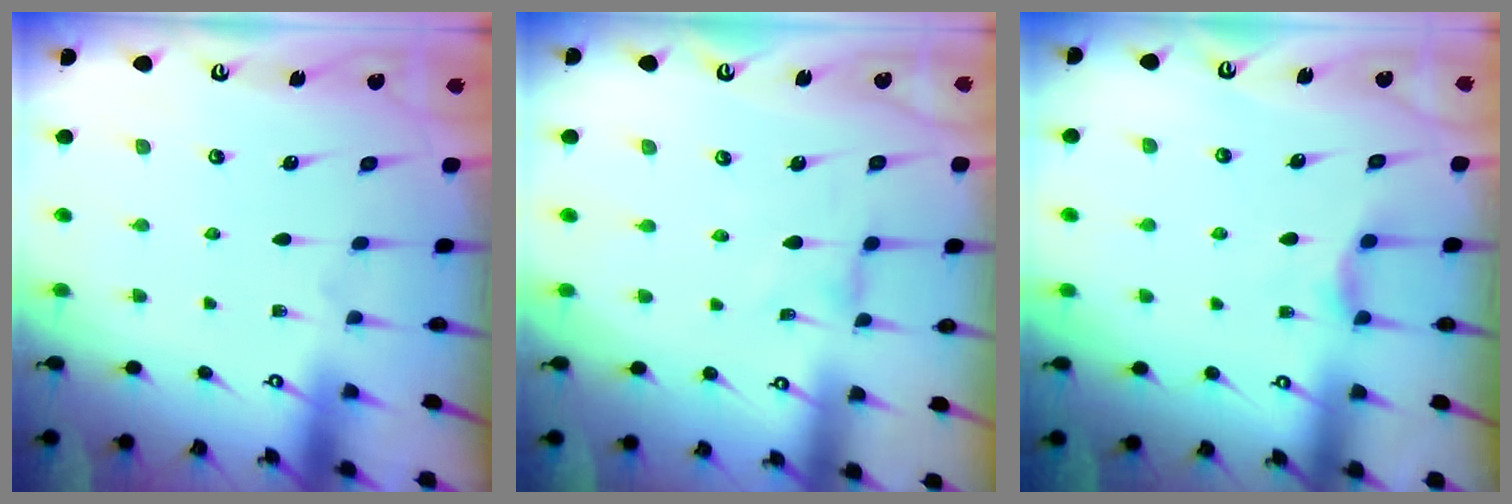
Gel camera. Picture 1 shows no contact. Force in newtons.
{"total": 0.0}
{"total": 2.3, "press": 2.3, "slide": 0.4}